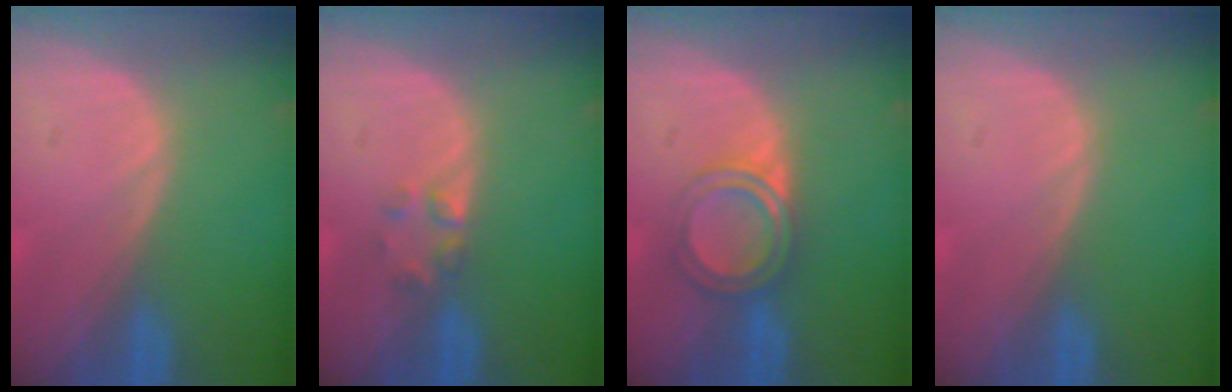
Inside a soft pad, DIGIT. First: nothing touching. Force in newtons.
{"total": 2.0, "press": 2.0, "slide": 0.2}
{"total": 4.7, "press": 4.5, "slide": 1.3}
{"total": 0.0}